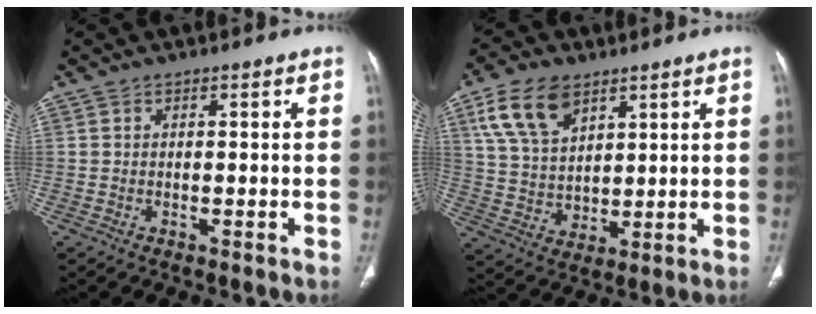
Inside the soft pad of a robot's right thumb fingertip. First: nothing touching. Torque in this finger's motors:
{"motor_torque": [-0.10, 0.13, 0.02, 0.02, 0.25]}